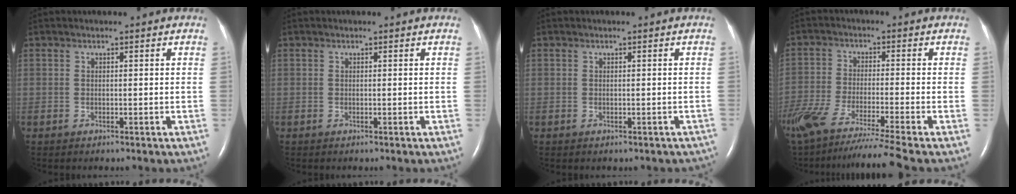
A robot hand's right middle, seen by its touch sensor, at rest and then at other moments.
{"total": 0.0}
{"total": 1.3, "force": [-0.9, 0.8, 0.5], "torque": [-0.004, 0.005, -0.004]}
{"total": 16.5, "force": [-13.4, -1.4, 9.6], "torque": [-0.184, -0.064, -0.229]}